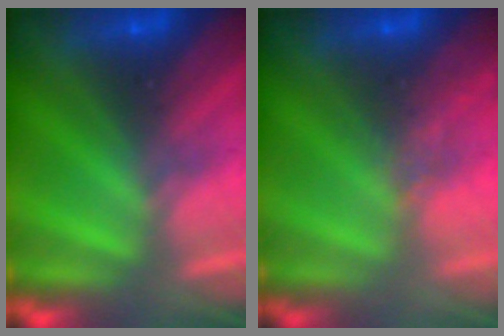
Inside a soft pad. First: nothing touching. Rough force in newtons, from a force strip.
{"total": 2.4}